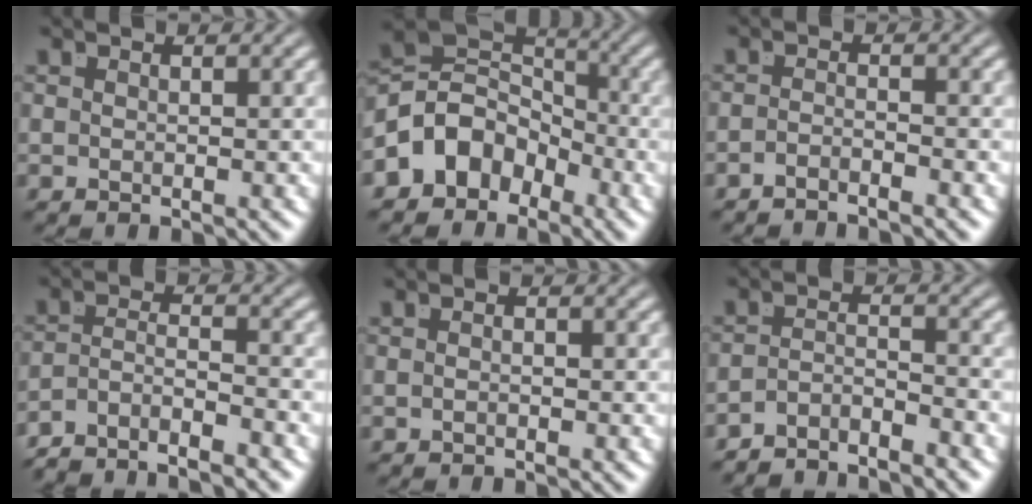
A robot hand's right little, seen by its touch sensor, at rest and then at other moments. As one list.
[{"total": 10.8, "force": [-0.7, 9.0, 5.9], "torque": [-0.121, -0.017, -0.015]}, {"total": 2.3, "force": [-2.1, -0.7, 0.5], "torque": [-0.003, -0.007, -0.034]}, {"total": 6.7, "force": [-5.0, 3.6, 2.6], "torque": [-0.050, -0.021, -0.087]}, {"total": 0.8, "force": [-0.5, -0.5, 0.3], "torque": [-0.007, -0.002, -0.009]}, {"total": 3.7, "force": [-3.5, 0.6, 1.1], "torque": [-0.010, -0.011, -0.060]}]